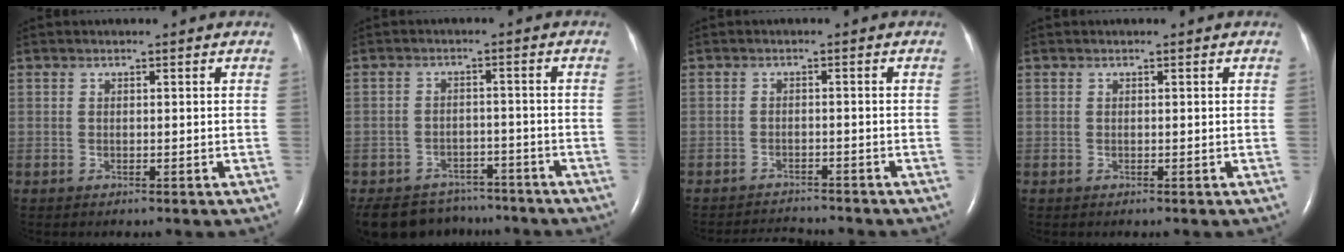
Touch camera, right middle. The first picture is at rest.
{"total": 11.7, "force": [-10.3, 5.2, 2.2], "torque": [-0.044, 0.005, -0.138]}
{"total": 5.0, "force": [-5.0, 0.1, 0.4], "torque": [-0.010, -0.009, -0.078]}
{"total": 0.0}